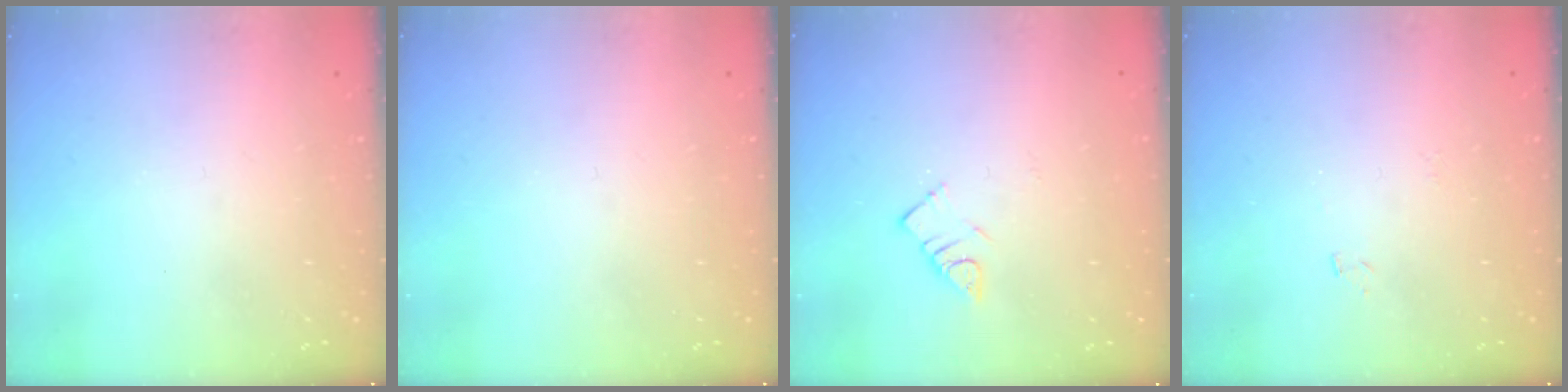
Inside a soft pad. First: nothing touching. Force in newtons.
{"total": 0.0}
{"total": 3.8, "press": 3.7, "slide": 0.5}
{"total": 4.1, "press": 4.1, "slide": 0.4}